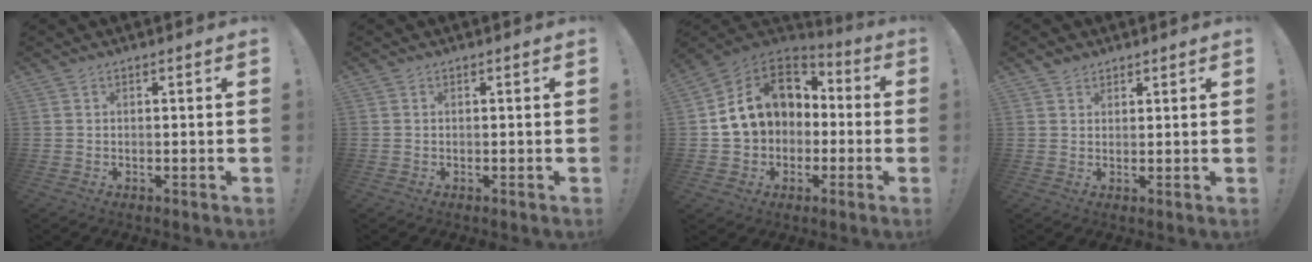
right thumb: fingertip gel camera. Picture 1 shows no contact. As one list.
[{"total": 0.0}, {"total": 16.4, "force": [3.6, 12.8, 9.6], "torque": [-0.148, 0.000, 0.081]}, {"total": 2.2, "force": [1.7, 1.4, 0.2], "torque": [0.001, -0.007, 0.031]}]